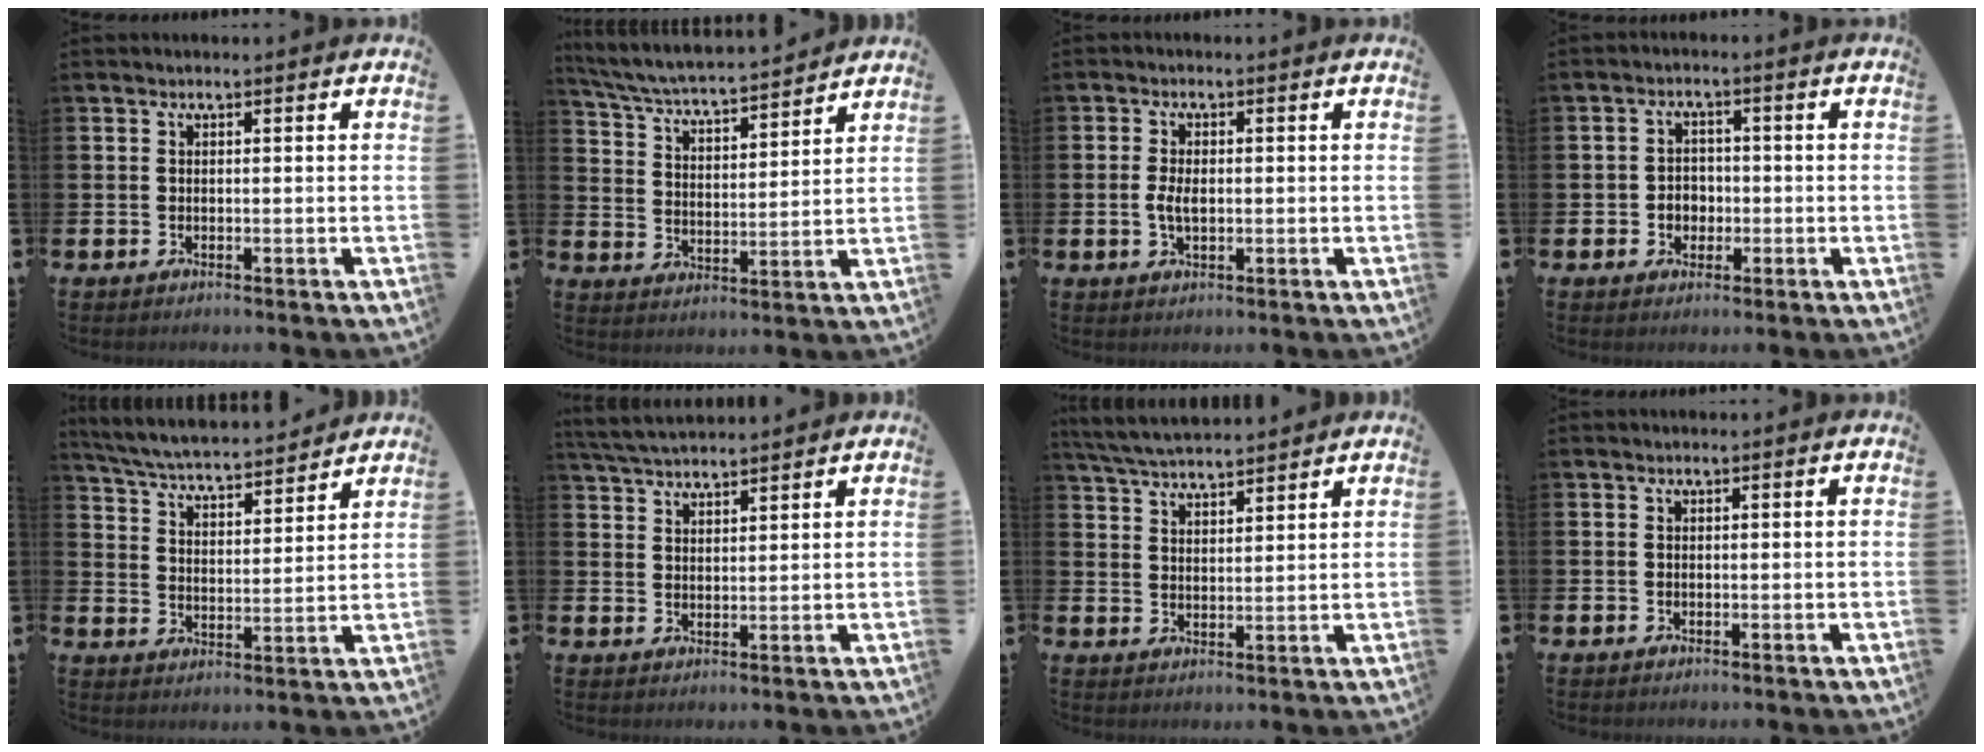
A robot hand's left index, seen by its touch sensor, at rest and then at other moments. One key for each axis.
{"total": 5.5, "fx": 5.3, "fy": 0.2, "fz": 1.3, "tx": -0.049, "ty": -0.045, "tz": 0.087}
{"total": 2.8, "fx": -0.2, "fy": 1.5, "fz": 2.4, "tx": -0.042, "ty": 0.005, "tz": -0.006}
{"total": 2.2, "fx": -0.8, "fy": 2.0, "fz": 0.6, "tx": -0.013, "ty": 0.006, "tz": -0.022}
{"total": 5.9, "fx": 5.7, "fy": 0.4, "fz": 1.3, "tx": -0.046, "ty": -0.046, "tz": 0.098}
{"total": 4.3, "fx": 4.2, "fy": 0.5, "fz": 0.7, "tx": -0.027, "ty": -0.016, "tz": 0.076}
{"total": 5.1, "fx": 5.1, "fy": 0.4, "fz": 0.9, "tx": -0.034, "ty": -0.025, "tz": 0.091}
{"total": 0.0}